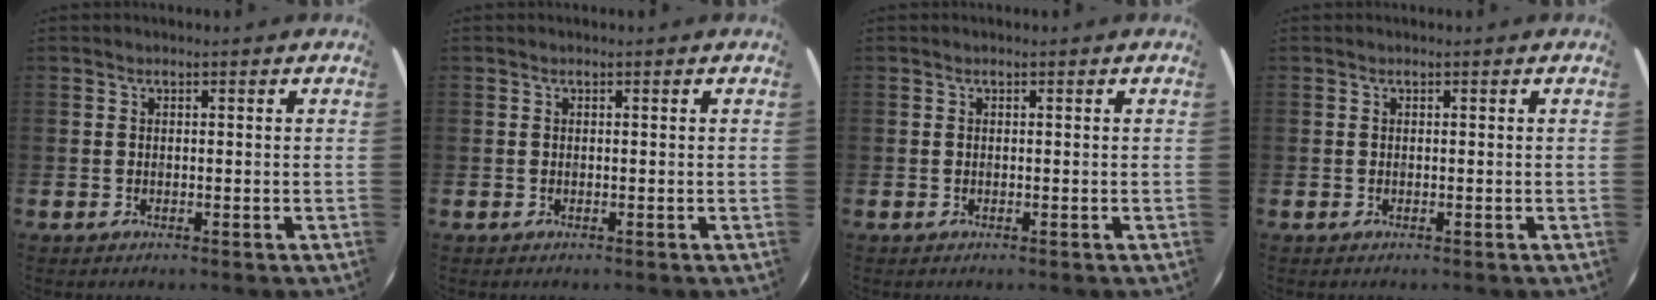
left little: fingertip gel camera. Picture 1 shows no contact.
{"total": 0.0}
{"total": 0.0}
{"total": 0.0}